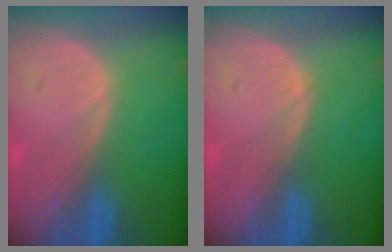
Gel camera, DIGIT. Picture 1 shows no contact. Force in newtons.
{"total": 0.8, "press": 0.7, "slide": 0.1}